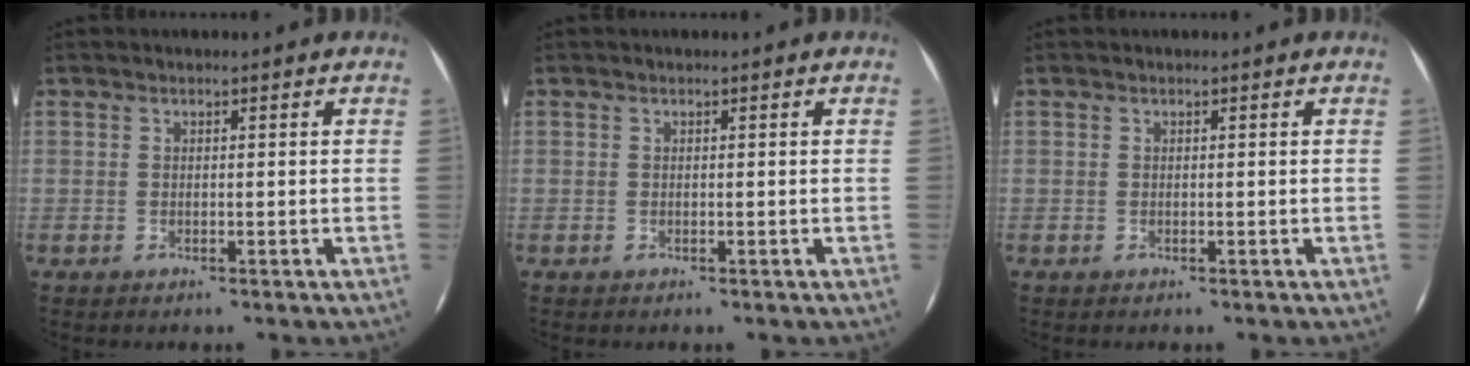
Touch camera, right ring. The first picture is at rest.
{"total": 0.0}
{"total": 0.0}